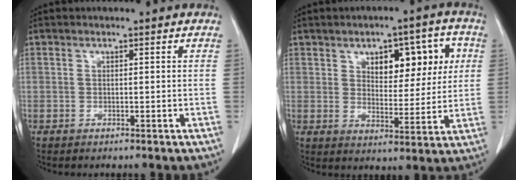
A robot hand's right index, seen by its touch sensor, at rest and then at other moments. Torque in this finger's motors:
{"motor_torque": [0.59, 0.57, 0.27, 0.09]}